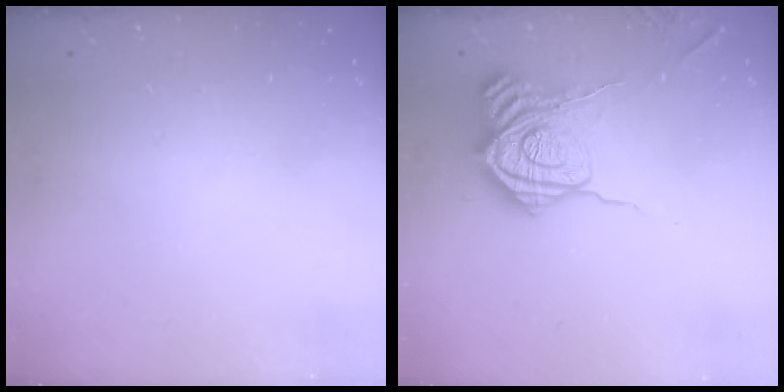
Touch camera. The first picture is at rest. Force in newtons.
{"total": 19.7, "press": 19.7, "slide": 1.0}